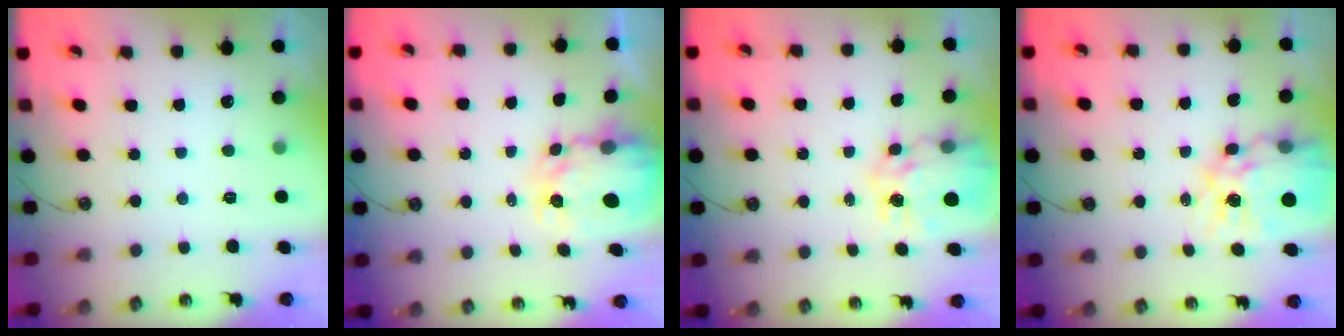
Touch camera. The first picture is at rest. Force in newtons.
{"total": 5.1, "press": 5.1, "slide": 0.4}
{"total": 10.2, "press": 10.1, "slide": 0.9}
{"total": 18.2, "press": 18.1, "slide": 1.9}